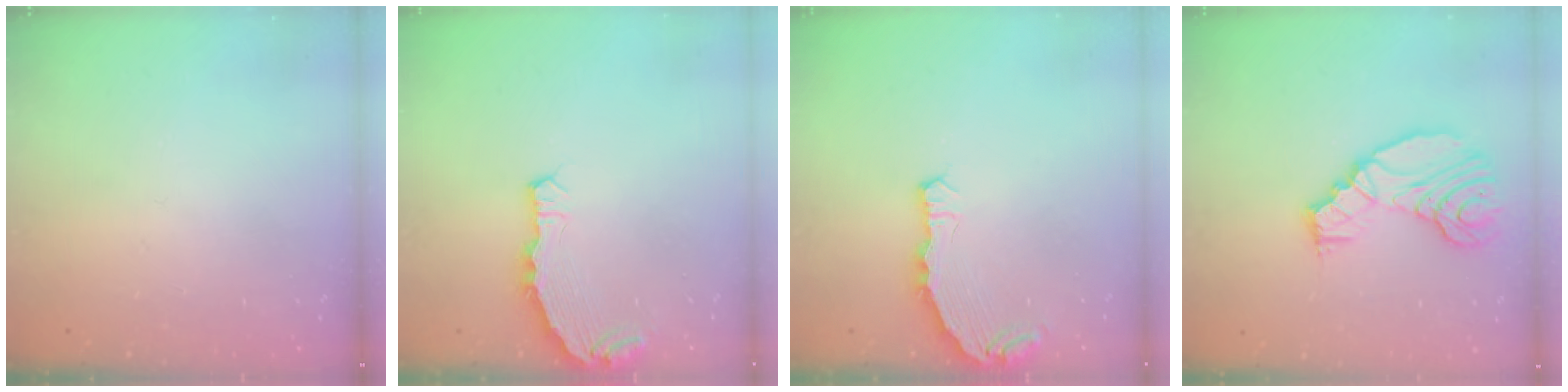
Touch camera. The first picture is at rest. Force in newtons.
{"total": 5.5, "press": 5.4, "slide": 0.9}
{"total": 7.5, "press": 5.5, "slide": 5.1}
{"total": 14.4, "press": 13.7, "slide": 4.6}